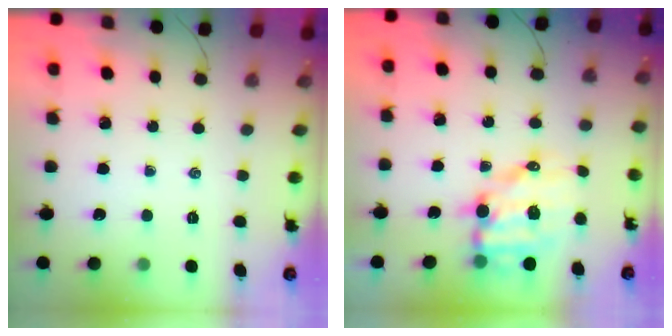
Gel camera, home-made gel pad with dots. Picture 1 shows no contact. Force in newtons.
{"total": 10.9, "press": 10.6, "slide": 2.4}